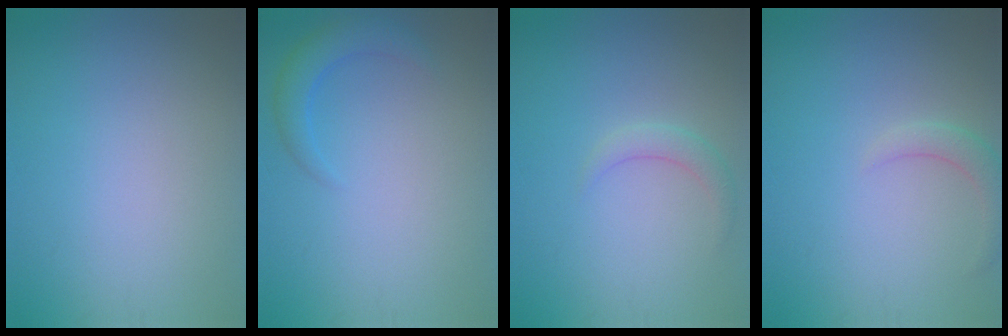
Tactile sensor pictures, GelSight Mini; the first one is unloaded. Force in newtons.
{"total": 2.4, "press": 2.4, "slide": 0.2}
{"total": 1.6, "press": 1.6, "slide": 0.1}
{"total": 1.9, "press": 1.8, "slide": 0.1}